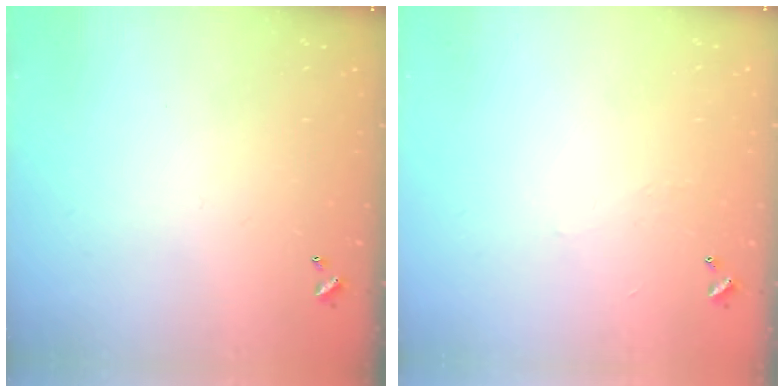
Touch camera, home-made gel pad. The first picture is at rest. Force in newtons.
{"total": 2.3, "press": 2.3, "slide": 0.4}